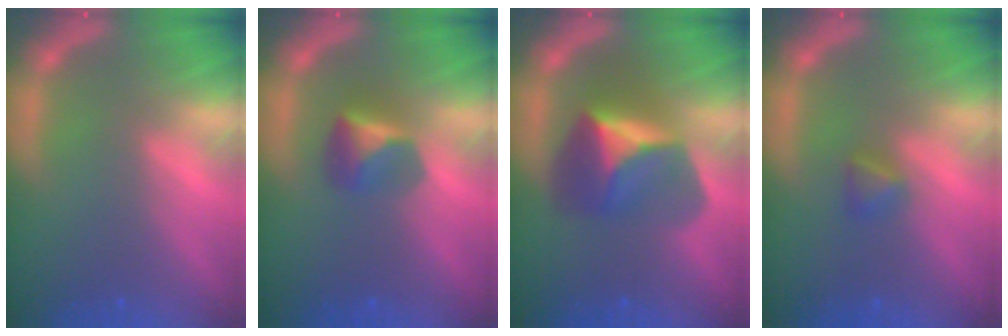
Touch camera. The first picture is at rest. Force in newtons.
{"total": 2.9}
{"total": 6.4}
{"total": 1.4}